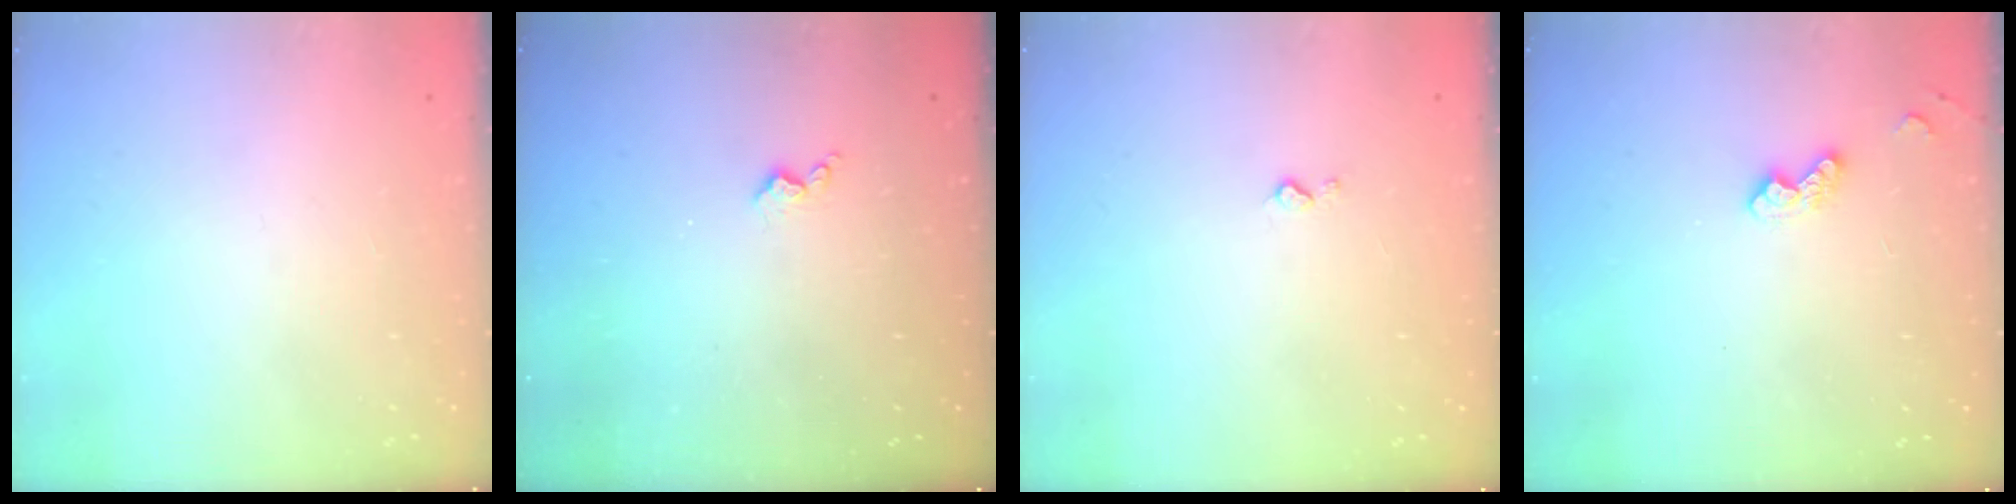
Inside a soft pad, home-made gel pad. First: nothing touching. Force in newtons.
{"total": 4.0, "press": 4.0, "slide": 0.7}
{"total": 2.8, "press": 2.7, "slide": 0.4}
{"total": 5.9, "press": 5.8, "slide": 0.9}